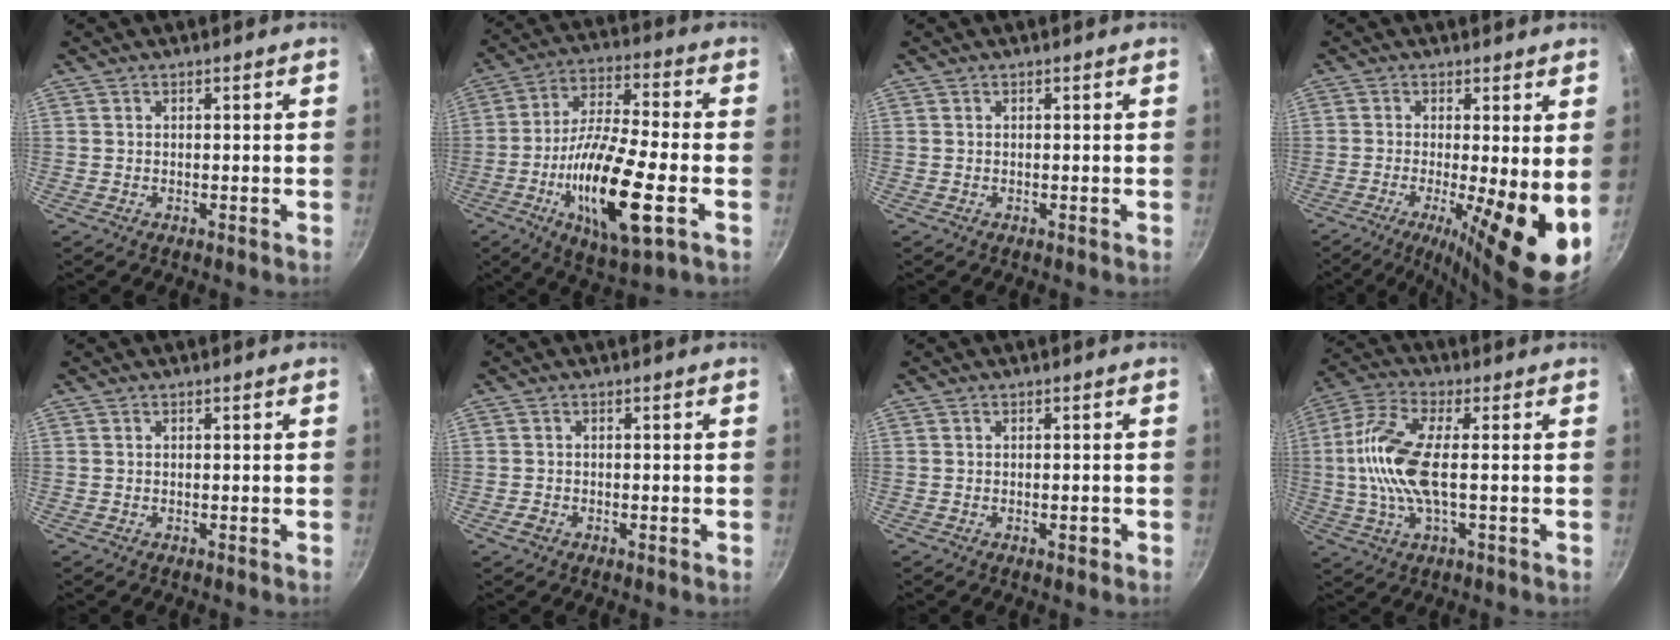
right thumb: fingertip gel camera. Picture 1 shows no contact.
{"total": 19.5, "force": [-5.7, 5.4, 17.9], "torque": [-0.330, 0.018, -0.110]}
{"total": 0.0}
{"total": 12.8, "force": [-2.2, 2.7, 12.4], "torque": [-0.179, -0.019, -0.034]}
{"total": 0.0}
{"total": 1.4, "force": [-0.8, 0.9, 0.6], "torque": [-0.015, 0.005, -0.016]}
{"total": 1.4, "force": [-0.6, 0.7, 1.1], "torque": [-0.014, 0.004, -0.010]}
{"total": 13.0, "force": [-0.1, 4.6, 12.1], "torque": [-0.262, 0.013, -0.014]}